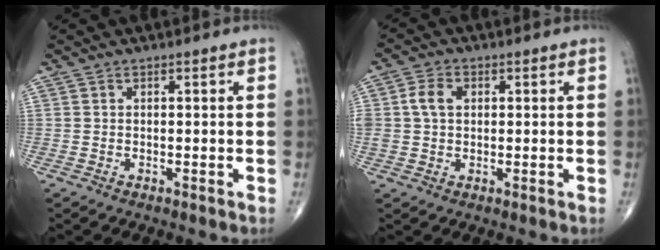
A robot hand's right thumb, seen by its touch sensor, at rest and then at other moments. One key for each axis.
{"total": 5.1, "fx": 1.0, "fy": 3.7, "fz": 3.3, "tx": -0.065, "ty": 0.007, "tz": 0.019}